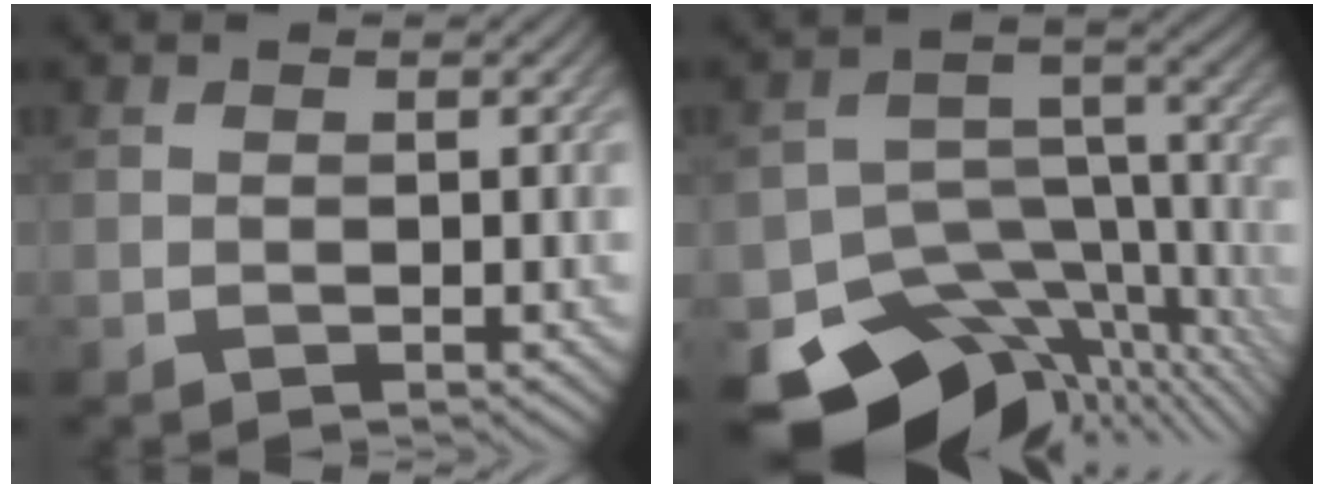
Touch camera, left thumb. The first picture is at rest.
{"total": 15.8, "force": [-10.3, 9.3, 7.6], "torque": [-0.133, -0.044, -0.129]}